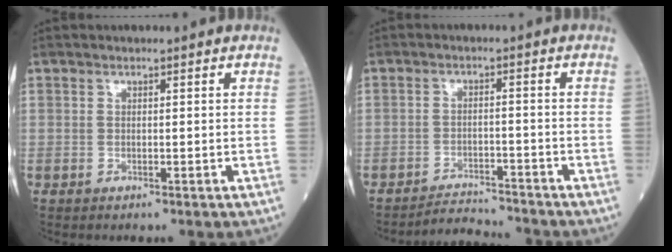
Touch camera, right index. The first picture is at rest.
{"total": 4.7, "force": [-4.7, -0.3, -0.3], "torque": [0.004, -0.004, -0.078]}